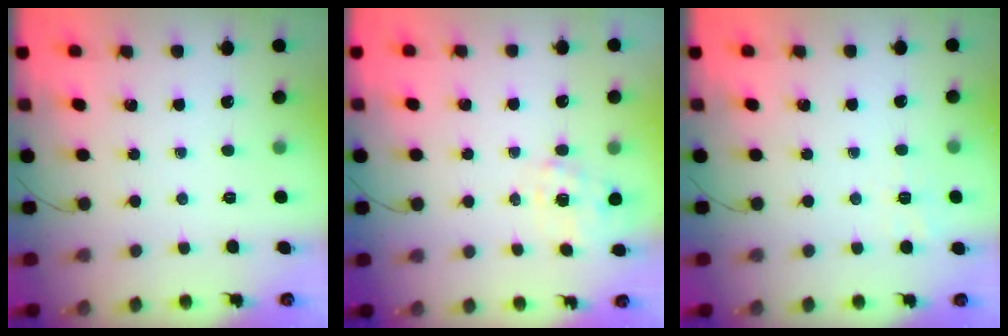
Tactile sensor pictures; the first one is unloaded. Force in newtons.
{"total": 2.2, "press": 2.1, "slide": 0.7}
{"total": 1.9, "press": 0.5, "slide": 1.9}